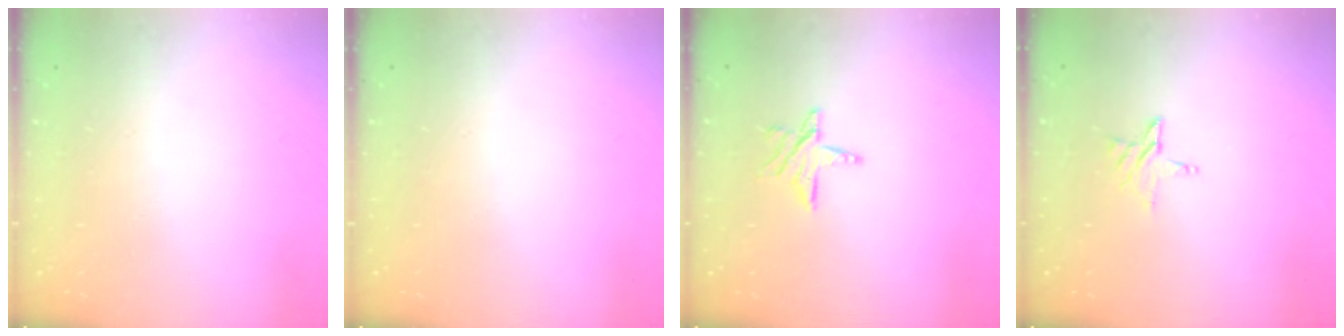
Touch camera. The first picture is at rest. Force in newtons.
{"total": 0.0}
{"total": 6.7, "press": 6.7, "slide": 0.4}
{"total": 4.9, "press": 4.8, "slide": 0.4}